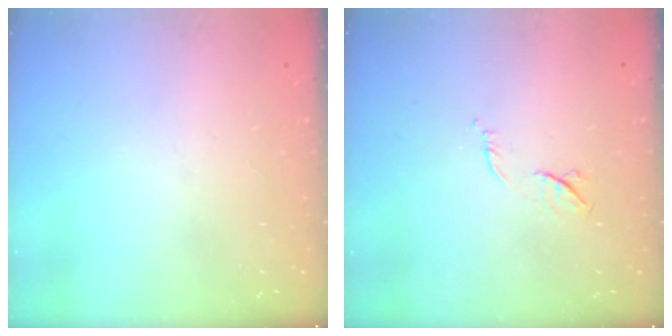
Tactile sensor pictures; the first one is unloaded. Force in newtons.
{"total": 6.2, "press": 6.1, "slide": 1.1}